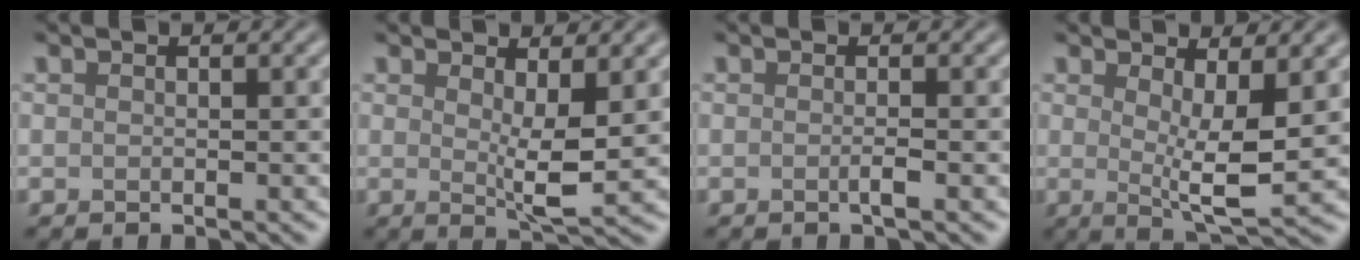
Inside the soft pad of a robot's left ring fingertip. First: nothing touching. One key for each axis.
{"total": 3.5, "fx": 0.9, "fy": 0.7, "fz": 3.3, "tx": -0.054, "ty": -0.013, "tz": 0.019}
{"total": 1.0, "fx": -0.3, "fy": 0.1, "fz": 0.9, "tx": -0.015, "ty": -0.002, "tz": -0.009}
{"total": 5.2, "fx": 0.9, "fy": 1.3, "fz": 5.0, "tx": -0.077, "ty": -0.017, "tz": 0.016}